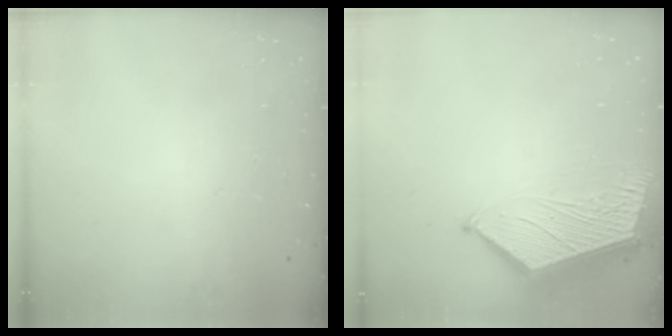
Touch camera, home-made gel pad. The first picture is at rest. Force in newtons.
{"total": 6.2, "press": 6.2, "slide": 0.8}